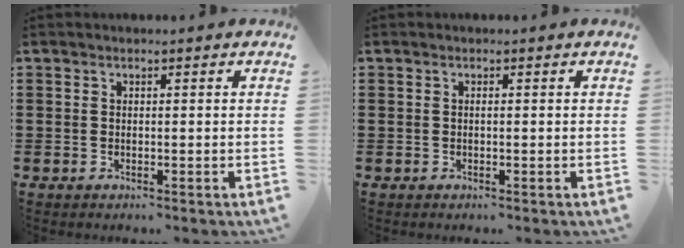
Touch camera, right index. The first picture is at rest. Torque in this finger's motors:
{"motor_torque": [2.14, 0.00, 0.00, -0.01]}